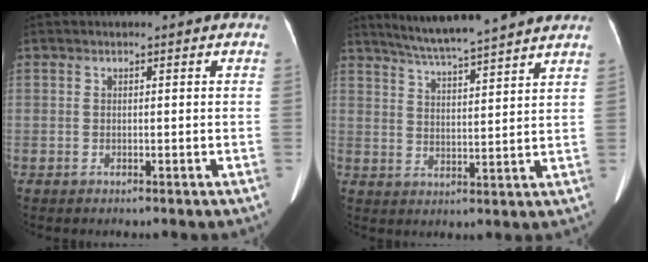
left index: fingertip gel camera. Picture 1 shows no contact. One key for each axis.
{"total": 13.3, "fx": 11.7, "fy": -0.5, "fz": 6.3, "tx": -0.111, "ty": 0.020, "tz": 0.169}